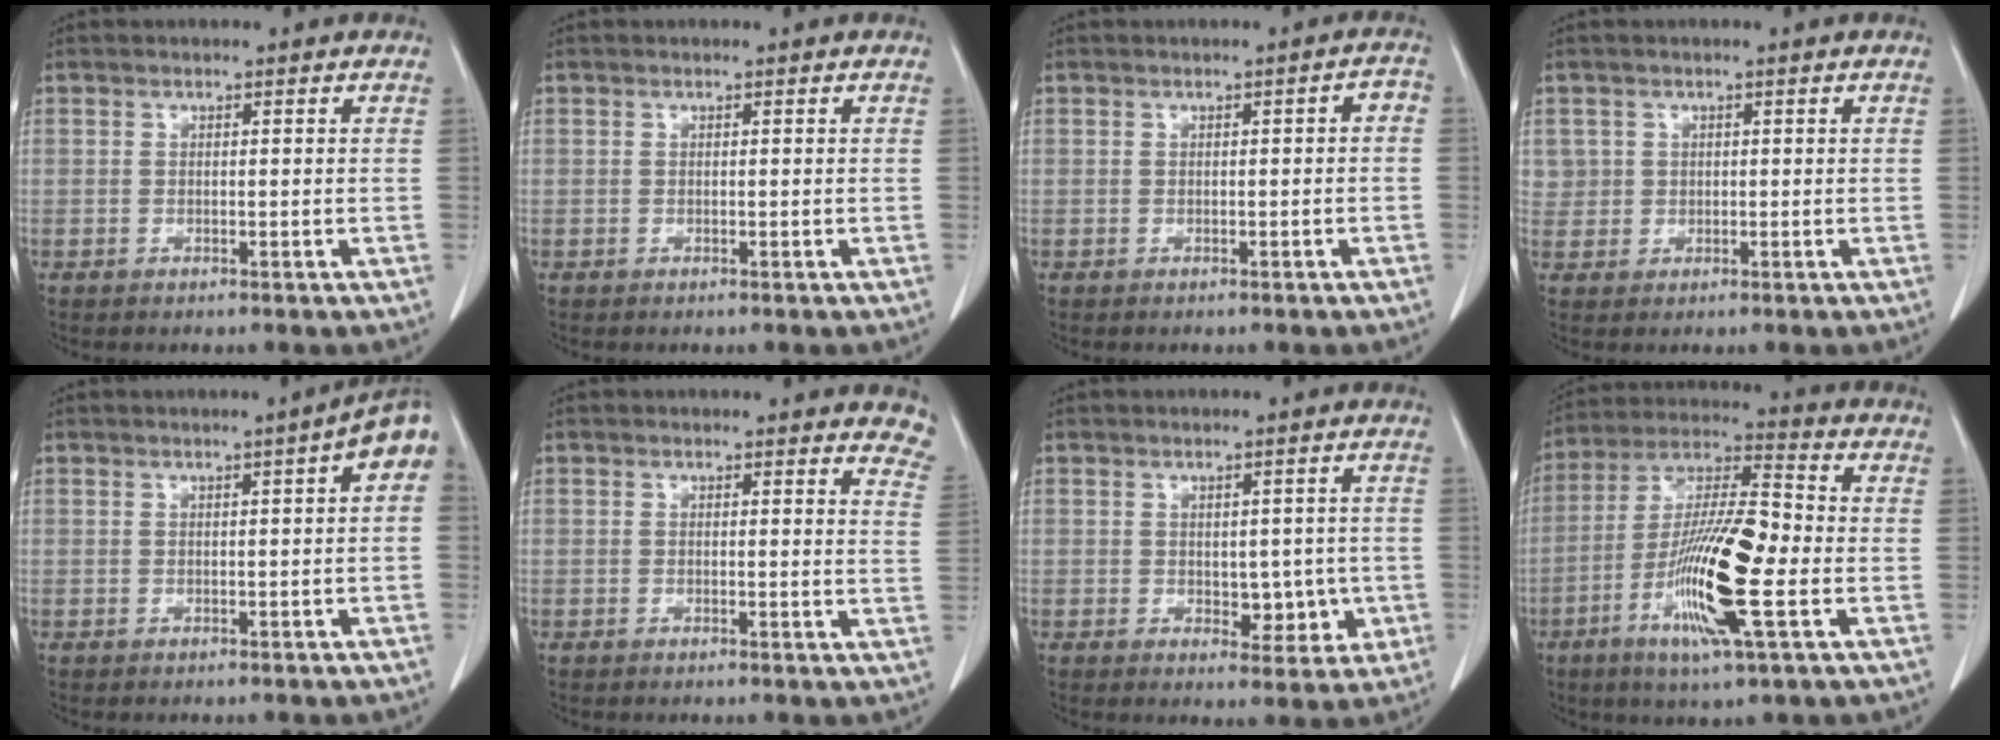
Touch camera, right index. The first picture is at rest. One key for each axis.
{"total": 0.0}
{"total": 1.7, "fx": -0.3, "fy": 0.6, "fz": 1.5, "tx": -0.013, "ty": 0.009, "tz": -0.005}
{"total": 2.2, "fx": 0.7, "fy": 2.1, "fz": -0.1, "tx": 0.019, "ty": 0.001, "tz": 0.008}
{"total": 4.4, "fx": 1.4, "fy": 0.9, "fz": 4.1, "tx": -0.045, "ty": 0.013, "tz": 0.011}
{"total": 6.8, "fx": 6.4, "fy": 1.8, "fz": 1.4, "tx": 0.014, "ty": -0.021, "tz": 0.035}
{"total": 5.3, "fx": -0.6, "fy": 3.1, "fz": 4.2, "tx": -0.043, "ty": 0.004, "tz": 0.004}
{"total": 16.5, "fx": -4.5, "fy": 1.8, "fz": 15.8, "tx": -0.308, "ty": -0.011, "tz": -0.086}